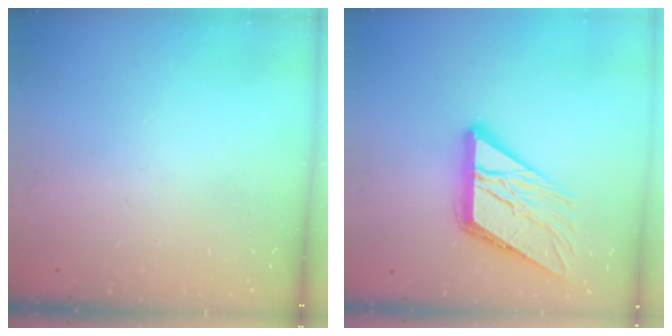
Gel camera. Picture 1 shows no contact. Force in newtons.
{"total": 16.2, "press": 16.1, "slide": 1.8}